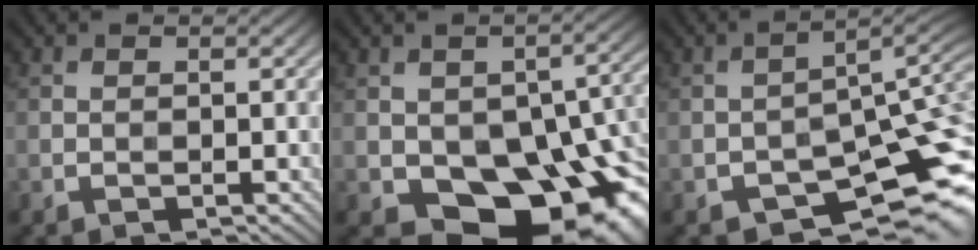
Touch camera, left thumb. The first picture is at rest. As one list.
[{"total": 17.0, "force": [-4.7, 10.5, 12.5], "torque": [-0.168, -0.029, -0.050]}, {"total": 9.6, "force": [-5.3, 4.1, 6.9], "torque": [-0.097, -0.015, -0.087]}]